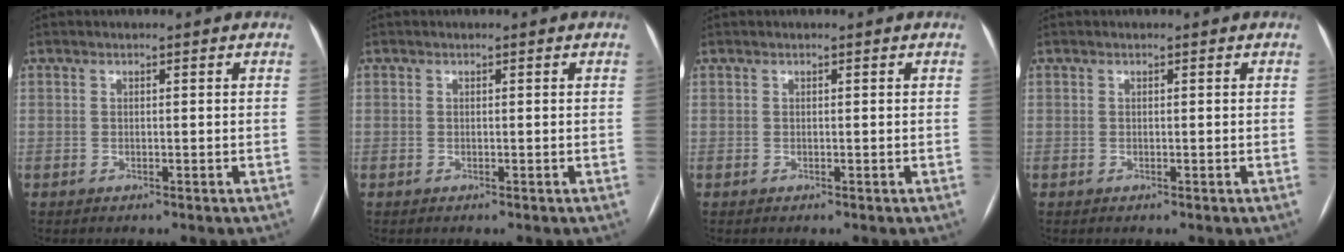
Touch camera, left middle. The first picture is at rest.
{"total": 0.0}
{"total": 0.0}
{"total": 0.0}